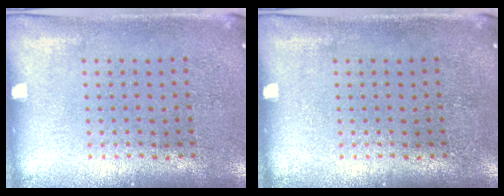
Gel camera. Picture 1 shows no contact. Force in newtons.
{"total": 0.0}